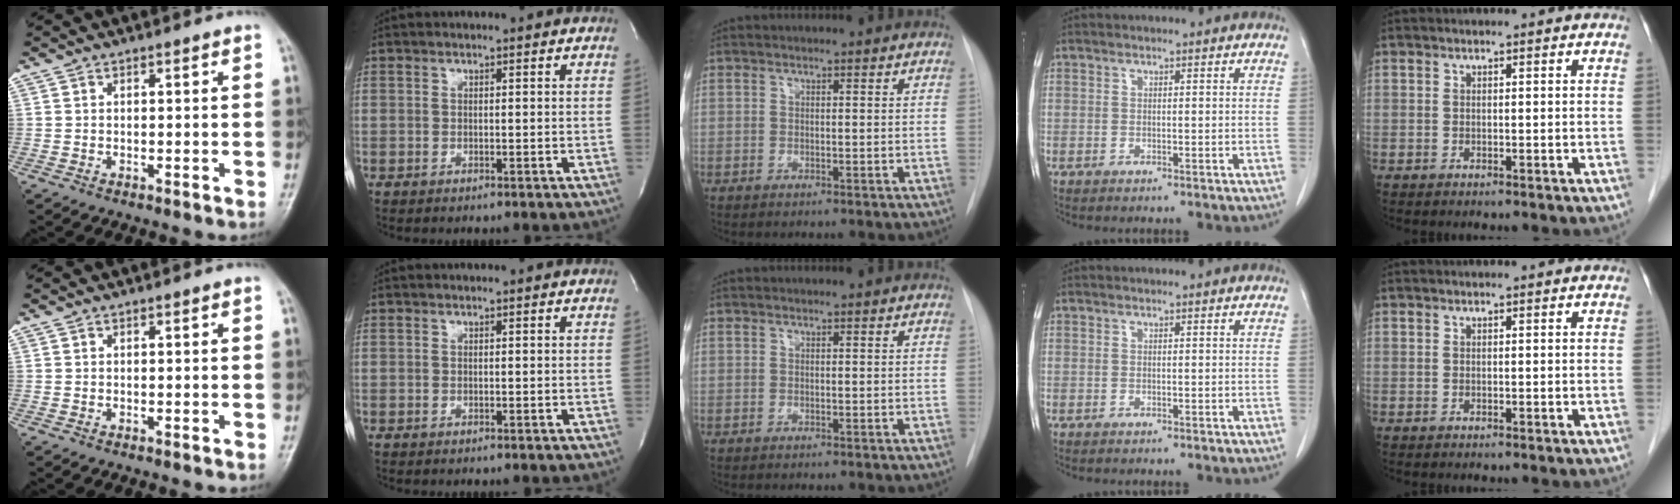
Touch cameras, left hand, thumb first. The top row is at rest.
{}